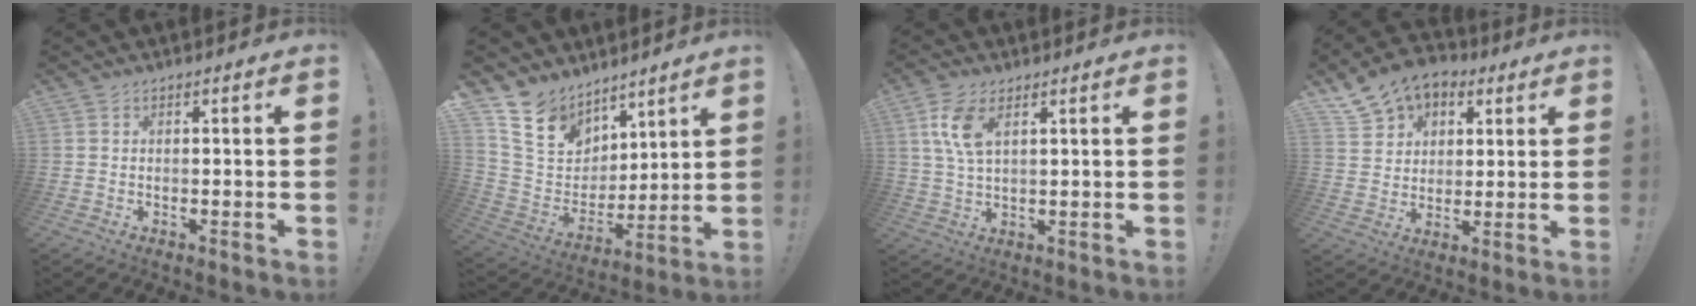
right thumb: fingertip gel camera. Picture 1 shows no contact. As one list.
[{"total": 13.1, "force": [9.4, 8.6, 3.0], "torque": [-0.078, -0.069, 0.187]}, {"total": 8.2, "force": [3.5, 3.9, 6.3], "torque": [-0.127, -0.008, 0.062]}, {"total": 11.1, "force": [6.4, 8.5, 3.5], "torque": [-0.059, -0.034, 0.130]}]